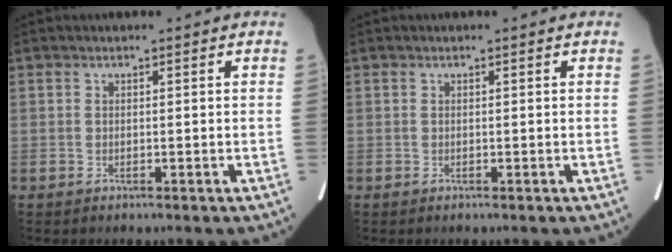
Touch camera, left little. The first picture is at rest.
{"total": 0.0}